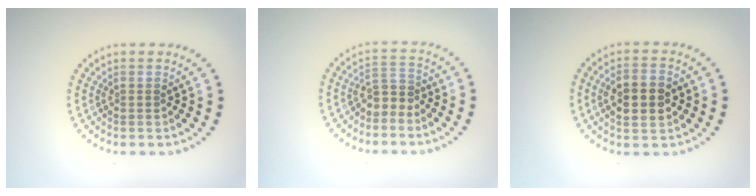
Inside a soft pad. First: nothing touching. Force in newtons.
{"total": 1.9, "press": 1.5, "slide": 1.3}
{"total": 4.0, "press": 4.0, "slide": 0.4}